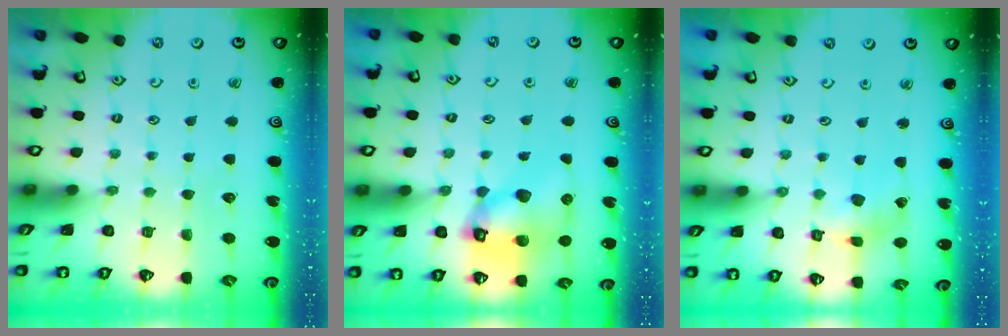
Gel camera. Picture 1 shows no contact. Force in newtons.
{"total": 13.2, "press": 13.0, "slide": 1.8}
{"total": 3.8, "press": 3.7, "slide": 0.4}